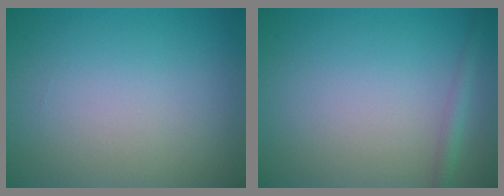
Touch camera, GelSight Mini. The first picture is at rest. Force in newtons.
{"total": 1.3, "press": 1.3, "slide": 0.1}